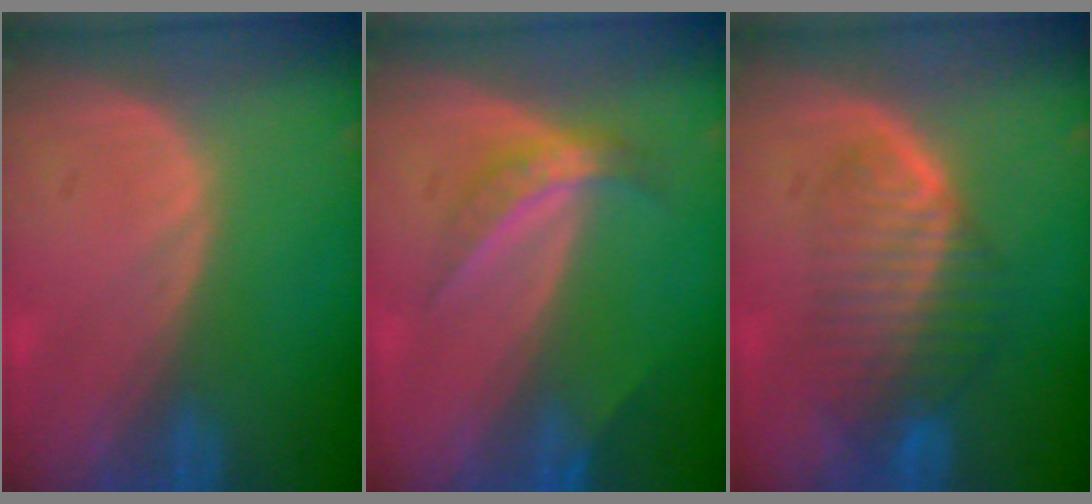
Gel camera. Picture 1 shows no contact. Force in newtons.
{"total": 4.6, "press": 4.1, "slide": 2.1}
{"total": 7.0, "press": 6.5, "slide": 2.5}